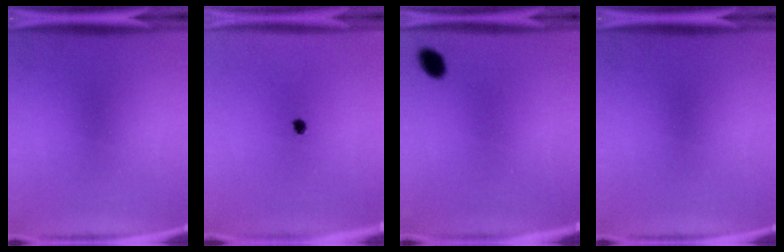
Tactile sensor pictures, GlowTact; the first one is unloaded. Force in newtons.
{"total": 1.2}
{"total": 3.2}
{"total": 0.0}